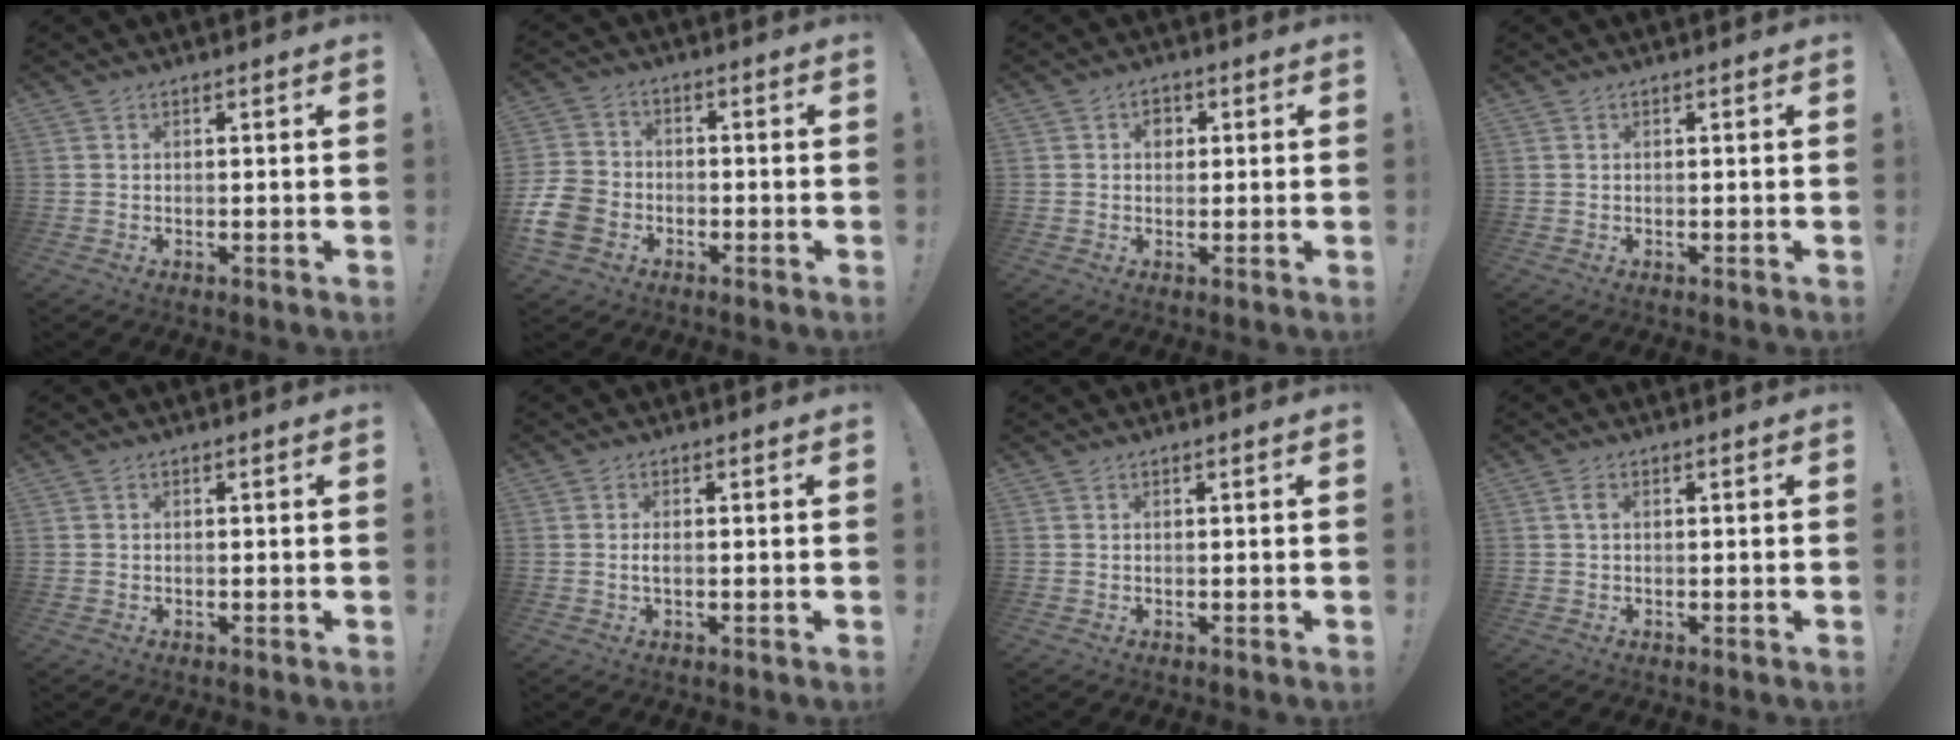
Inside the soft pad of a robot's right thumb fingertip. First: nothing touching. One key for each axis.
{"total": 10.4, "fx": -5.1, "fy": 7.7, "fz": 4.7, "tx": -0.098, "ty": 0.036, "tz": -0.094}
{"total": 3.3, "fx": 0.8, "fy": 2.7, "fz": 1.6, "tx": -0.014, "ty": 0.000, "tz": 0.010}
{"total": 0.0}
{"total": 0.5, "fx": -0.3, "fy": 0.4, "fz": 0.0, "tx": -0.001, "ty": 0.001, "tz": -0.005}
{"total": 1.6, "fx": -0.3, "fy": 0.4, "fz": 1.5, "tx": -0.029, "ty": 0.003, "tz": -0.006}
{"total": 0.0}
{"total": 1.6, "fx": 0.2, "fy": 0.7, "fz": 1.4, "tx": -0.021, "ty": 0.002, "tz": 0.002}